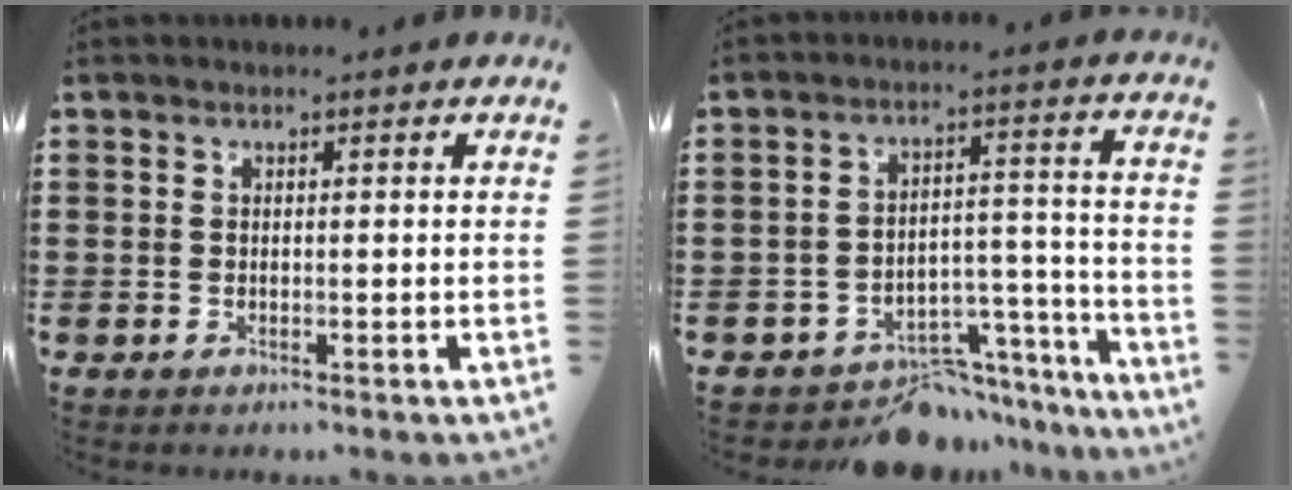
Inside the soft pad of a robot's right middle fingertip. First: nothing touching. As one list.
[{"total": 8.0, "force": [-7.3, 2.6, 2.0], "torque": [-0.022, 0.033, -0.134]}]